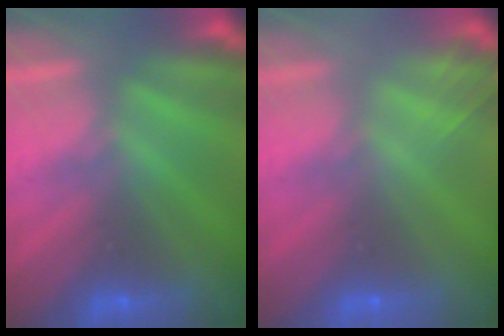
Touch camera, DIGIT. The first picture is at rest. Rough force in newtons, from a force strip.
{"total": 2.0}